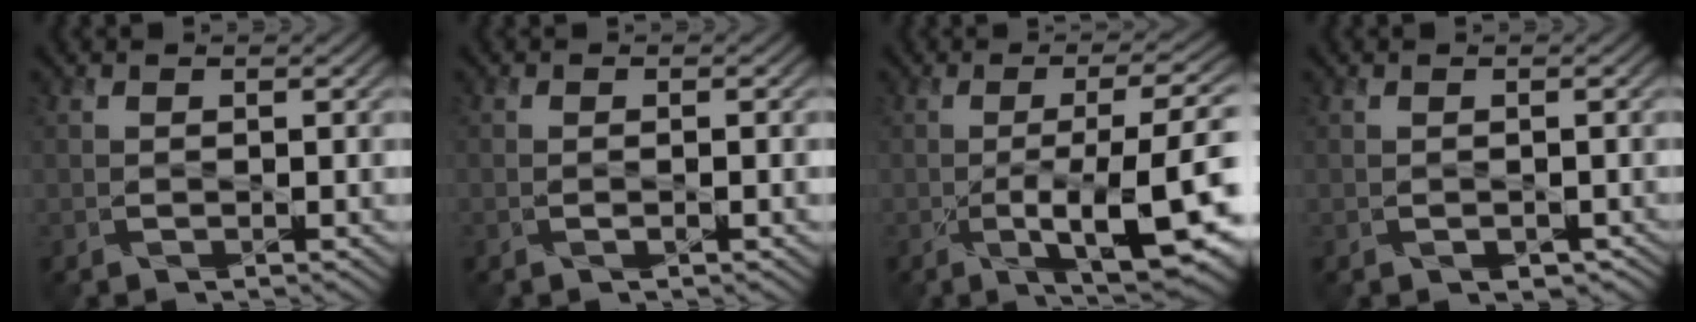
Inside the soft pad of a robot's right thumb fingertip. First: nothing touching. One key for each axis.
{"total": 0.8, "fx": -0.4, "fy": -0.1, "fz": 0.6, "tx": -0.012, "ty": 0.000, "tz": -0.009}
{"total": 12.2, "fx": -2.8, "fy": 2.8, "fz": 11.5, "tx": -0.162, "ty": 0.010, "tz": -0.039}
{"total": 0.9, "fx": -0.4, "fy": 0.6, "fz": 0.5, "tx": -0.011, "ty": -0.007, "tz": -0.003}